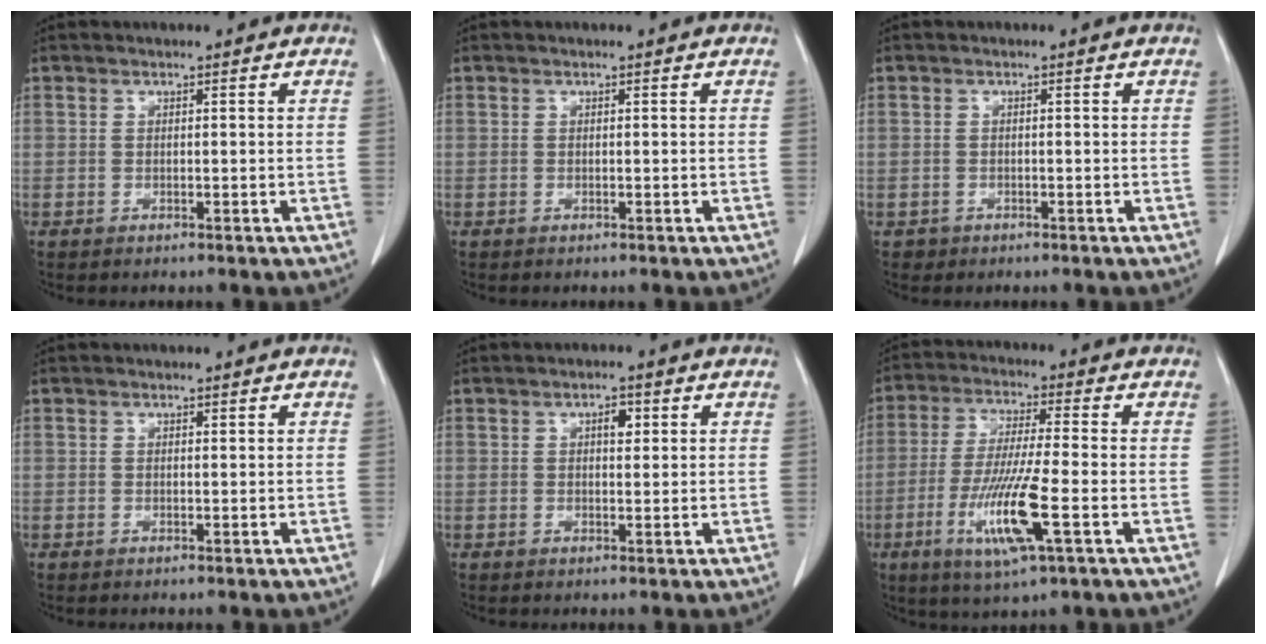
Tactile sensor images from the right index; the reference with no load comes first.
{"total": 0.0}
{"total": 1.2, "force": [-0.7, 1.1, -0.1], "torque": [-0.004, 0.004, -0.011]}
{"total": 0.0}
{"total": 2.2, "force": [0.7, 1.0, 1.8], "torque": [-0.028, 0.001, 0.010]}
{"total": 11.7, "force": [-3.9, 0.4, 11.0], "torque": [-0.220, -0.021, -0.073]}